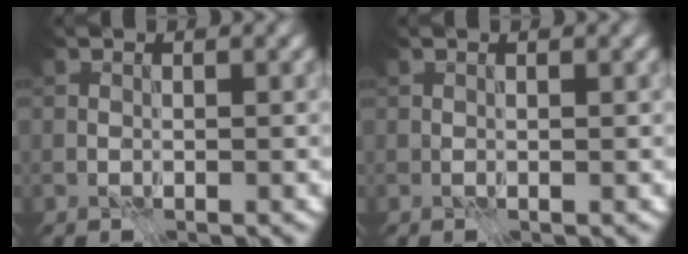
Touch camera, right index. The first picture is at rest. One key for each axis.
{"total": 0.0}